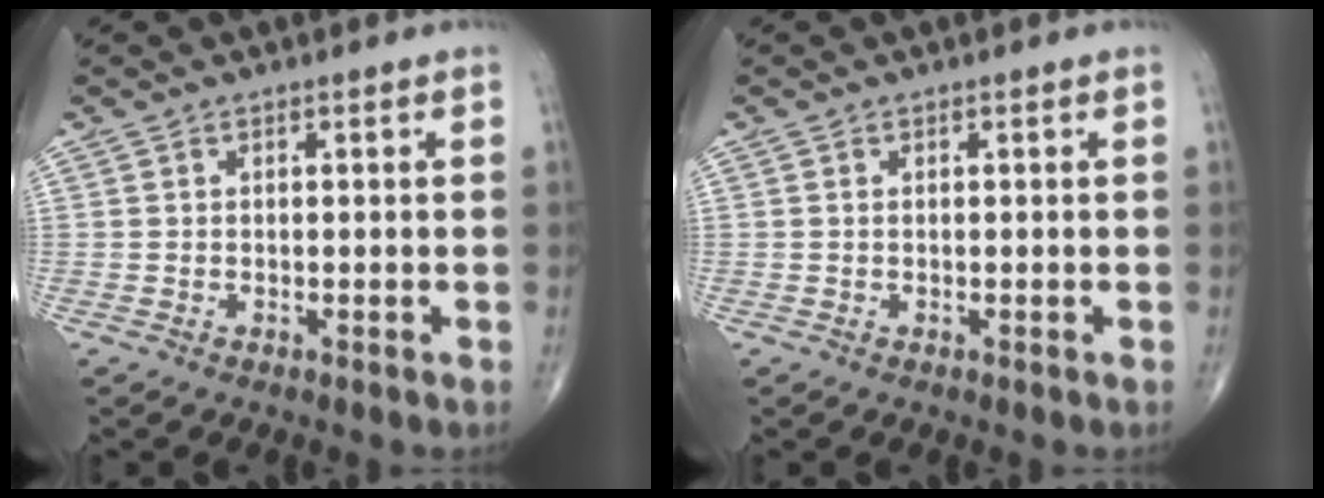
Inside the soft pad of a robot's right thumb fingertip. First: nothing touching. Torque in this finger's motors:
{"motor_torque": [-0.10, 0.14, 0.12, 0.10, 0.03]}